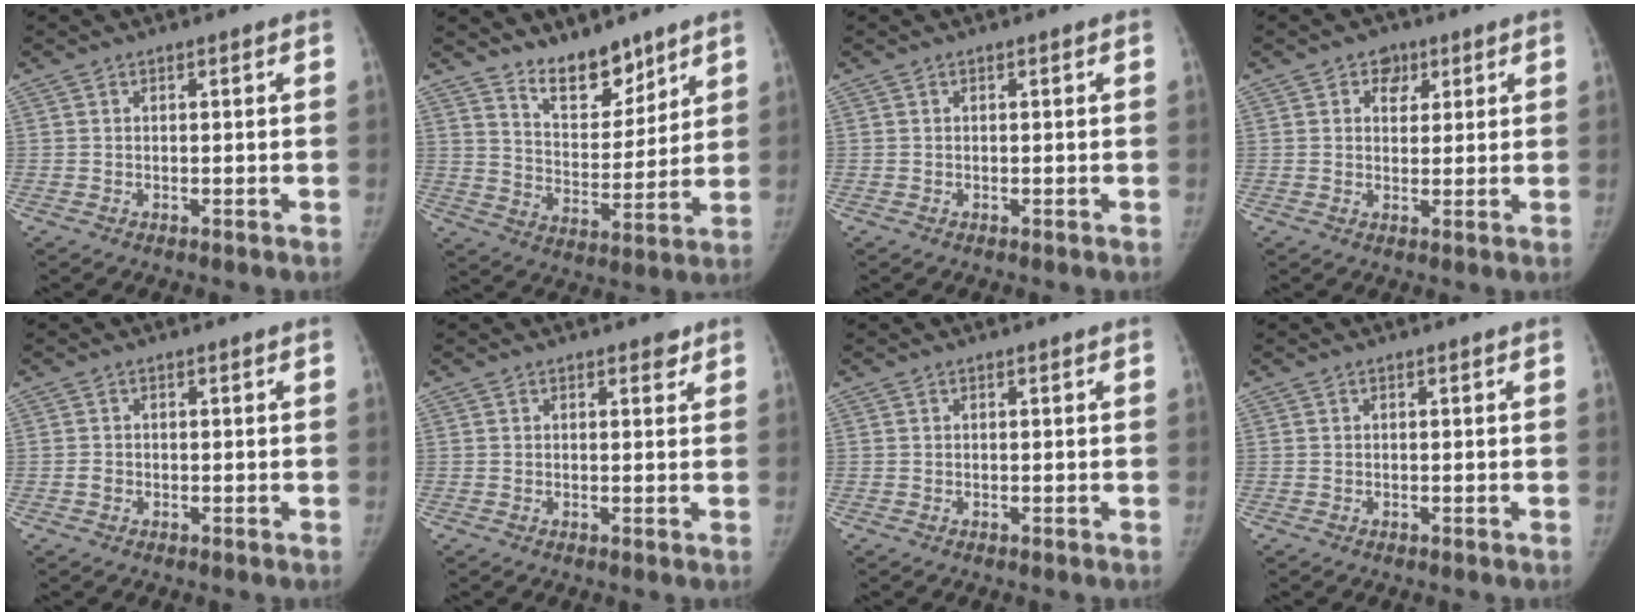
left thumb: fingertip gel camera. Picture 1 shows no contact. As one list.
[{"total": 10.6, "force": [8.5, 4.3, 4.5], "torque": [-0.043, -0.074, 0.156]}, {"total": 0.0}, {"total": 3.9, "force": [1.9, 3.0, 1.4], "torque": [0.008, -0.006, 0.025]}, {"total": 0.9, "force": [-0.3, 0.8, 0.3], "torque": [-0.004, 0.002, -0.005]}, {"total": 2.4, "force": [1.7, 1.2, 1.1], "torque": [0.002, -0.009, 0.020]}, {"total": 0.0}, {"total": 0.0}]